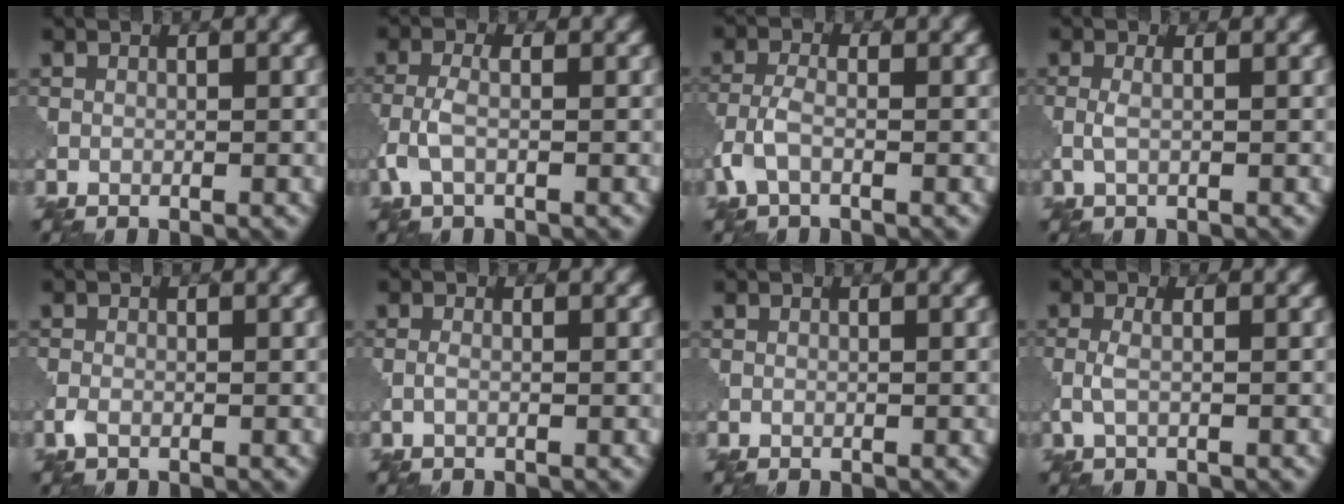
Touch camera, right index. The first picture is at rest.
{"total": 2.7, "force": [-0.8, 1.0, 2.4], "torque": [-0.061, 0.003, -0.022]}
{"total": 3.1, "force": [-1.2, 1.4, 2.5], "torque": [-0.063, 0.003, -0.034]}
{"total": 1.3, "force": [0.0, 0.2, 1.2], "torque": [-0.029, 0.001, -0.003]}
{"total": 1.1, "force": [-0.7, 0.4, 0.7], "torque": [-0.021, -0.002, -0.017]}
{"total": 0.7, "force": [-0.2, 0.1, 0.6], "torque": [-0.018, -0.002, -0.009]}
{"total": 0.0}
{"total": 1.6, "force": [-0.1, 0.3, 1.5], "torque": [-0.036, 0.003, -0.007]}